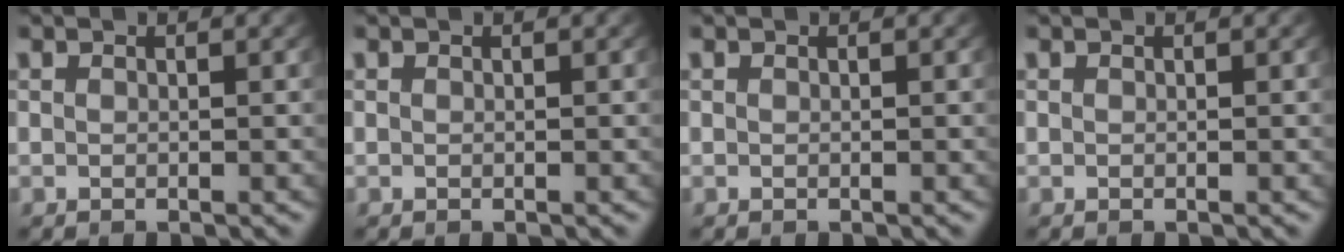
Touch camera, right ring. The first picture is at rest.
{"total": 0.0}
{"total": 0.0}
{"total": 0.0}